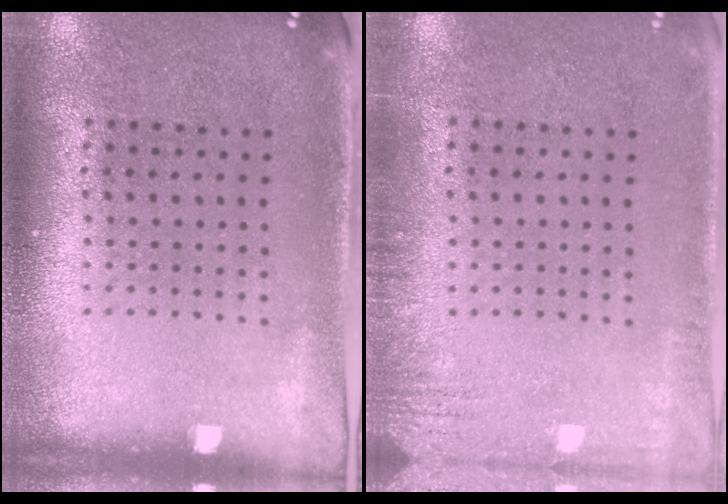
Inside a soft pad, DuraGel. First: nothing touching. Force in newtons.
{"total": 1.7, "press": 1.7, "slide": 0.2}